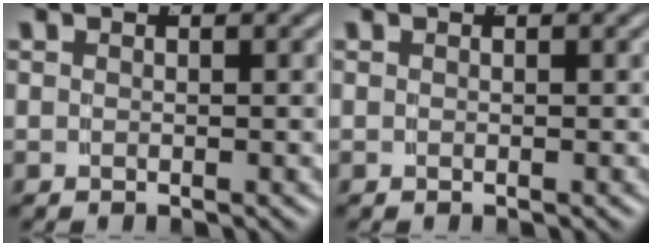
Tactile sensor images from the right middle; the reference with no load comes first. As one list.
[{"total": 0.0}]